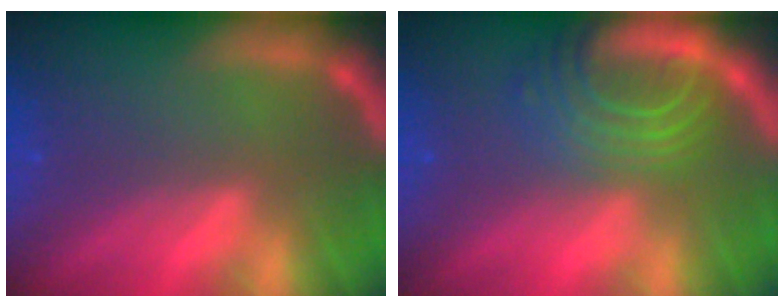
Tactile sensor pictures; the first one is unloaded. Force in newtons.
{"total": 8.1}